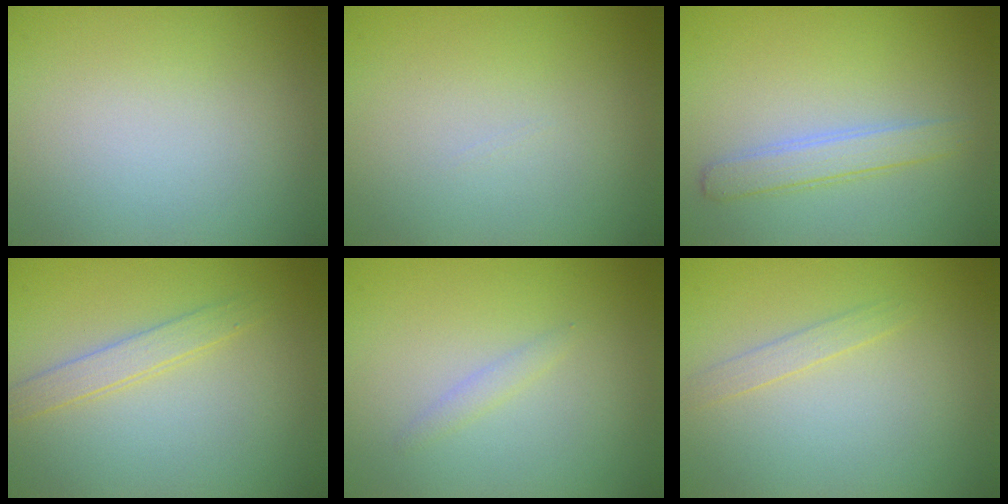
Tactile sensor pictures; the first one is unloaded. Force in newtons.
{"total": 0.0}
{"total": 2.2, "press": 2.2, "slide": 0.1}
{"total": 1.9, "press": 1.9, "slide": 0.2}
{"total": 0.9, "press": 0.9, "slide": 0.1}
{"total": 1.1, "press": 1.1, "slide": 0.0}